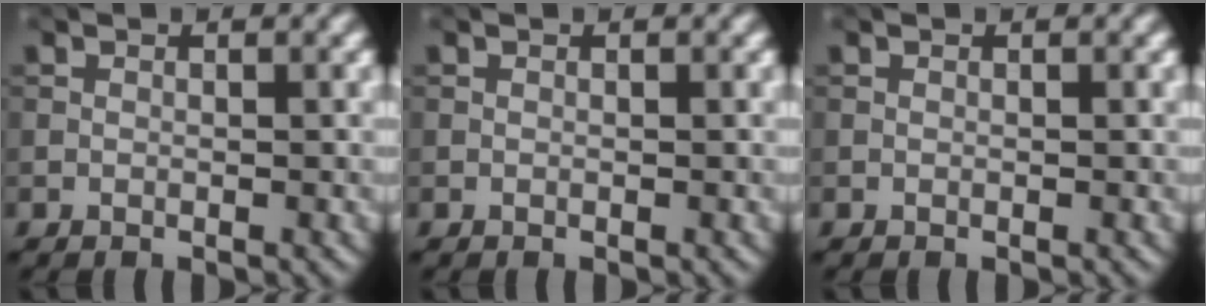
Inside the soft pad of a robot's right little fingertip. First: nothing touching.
{"total": 0.0}
{"total": 0.0}